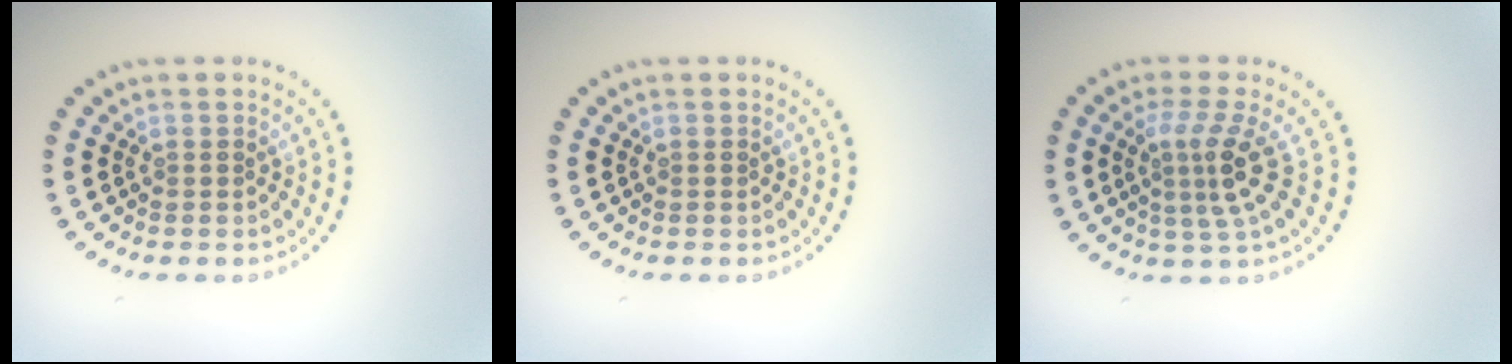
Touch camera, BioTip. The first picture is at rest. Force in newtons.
{"total": 0.0}
{"total": 3.5, "press": 2.4, "slide": 2.5}